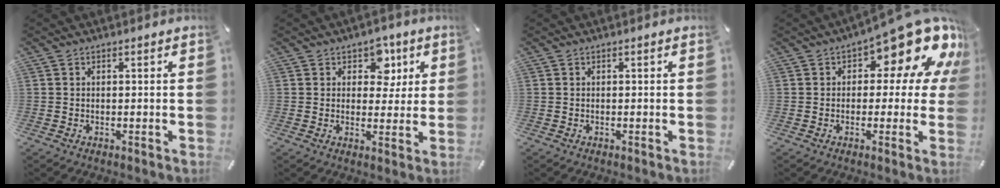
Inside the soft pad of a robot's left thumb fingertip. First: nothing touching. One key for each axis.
{"total": 7.9, "fx": 3.1, "fy": 6.0, "fz": 4.0, "tx": -0.032, "ty": -0.009, "tz": 0.046}
{"total": 0.0}
{"total": 18.0, "fx": 9.8, "fy": 7.8, "fz": 12.9, "tx": -0.161, "ty": -0.074, "tz": 0.159}